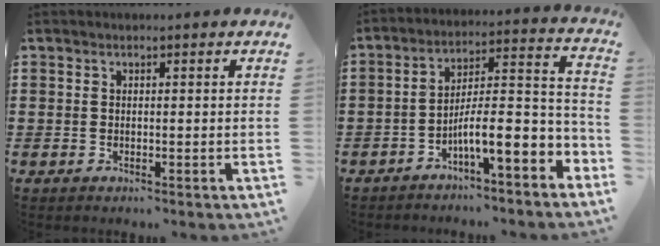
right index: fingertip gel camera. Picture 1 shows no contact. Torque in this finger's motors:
{"motor_torque": [1.52, -0.62, 0.61, 0.21]}